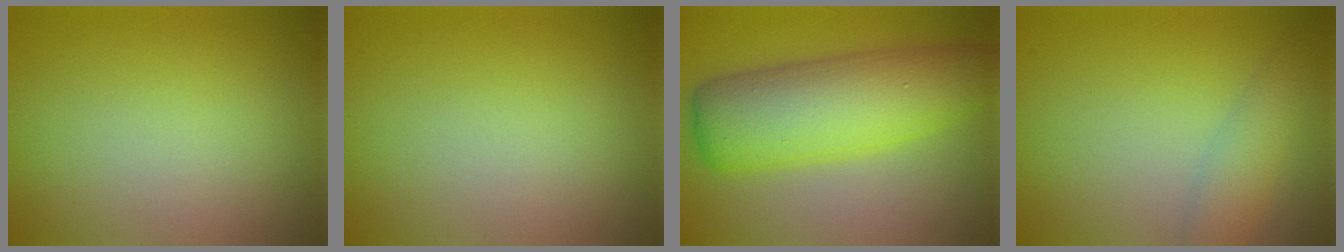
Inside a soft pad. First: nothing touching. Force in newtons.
{"total": 0.0}
{"total": 8.8, "press": 8.8, "slide": 0.3}
{"total": 2.5, "press": 2.5, "slide": 0.1}